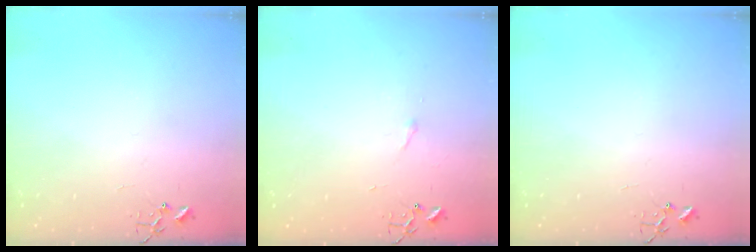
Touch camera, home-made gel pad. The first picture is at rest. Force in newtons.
{"total": 2.9, "press": 2.9, "slide": 0.5}
{"total": 0.0}